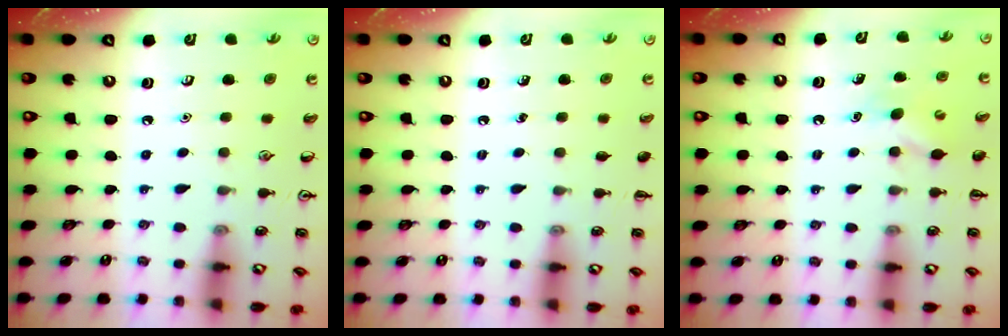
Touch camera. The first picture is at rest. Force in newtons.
{"total": 0.0}
{"total": 5.1, "press": 4.8, "slide": 1.5}